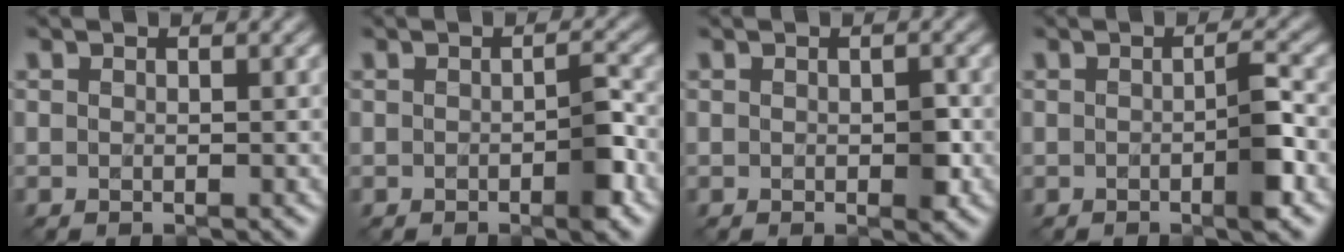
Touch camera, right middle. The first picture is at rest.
{"total": 2.5, "force": [-0.9, 0.5, 2.3], "torque": [-0.033, 0.001, -0.014]}
{"total": 1.7, "force": [-0.3, 0.8, 1.5], "torque": [-0.017, -0.002, -0.003]}
{"total": 2.7, "force": [-0.6, 0.3, 2.6], "torque": [-0.042, 0.002, -0.012]}